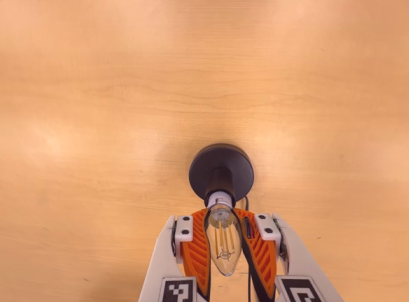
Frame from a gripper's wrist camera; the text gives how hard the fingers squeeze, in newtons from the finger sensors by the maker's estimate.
{"total": 34.0, "left": 42.4, "right": 25.6}